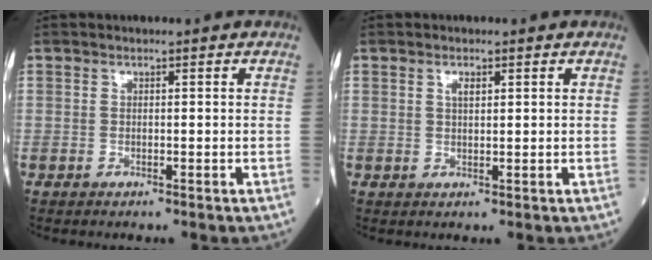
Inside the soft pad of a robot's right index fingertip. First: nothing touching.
{"total": 1.5, "force": [0.7, 0.5, 1.2], "torque": [-0.022, 0.001, 0.012]}